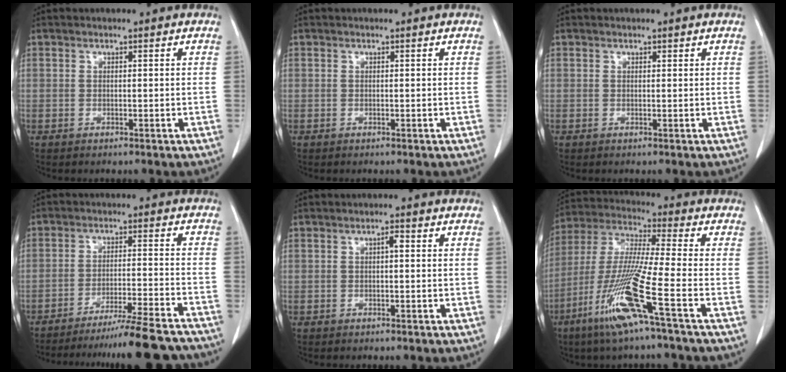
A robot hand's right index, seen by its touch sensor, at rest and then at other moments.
{"total": 0.0}
{"total": 0.0}
{"total": 17.7, "force": [-16.4, -0.9, 6.6], "torque": [-0.064, -0.025, -0.225]}
{"total": 1.2, "force": [0.2, 0.3, 1.2], "torque": [-0.018, 0.004, 0.002]}
{"total": 14.4, "force": [-6.8, -1.1, 12.7], "torque": [-0.265, -0.028, -0.136]}